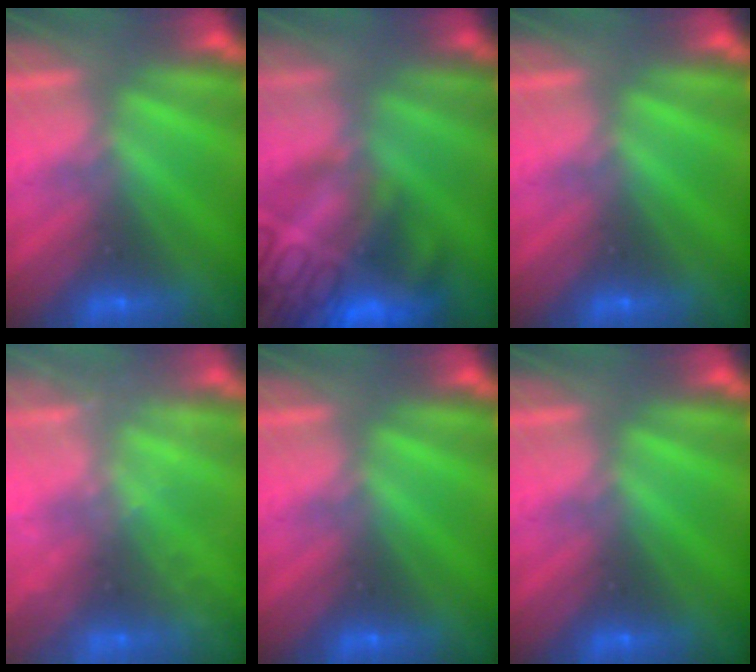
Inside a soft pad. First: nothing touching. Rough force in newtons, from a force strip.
{"total": 7.7}
{"total": 0.0}
{"total": 2.3}
{"total": 0.0}
{"total": 0.0}